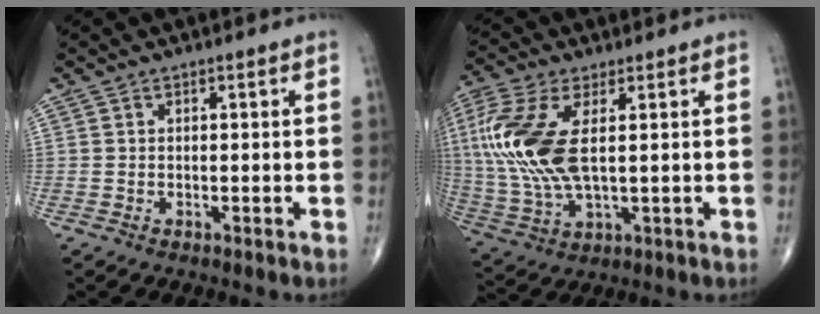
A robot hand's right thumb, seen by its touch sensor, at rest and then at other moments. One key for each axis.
{"total": 16.0, "fx": 2.6, "fy": 7.2, "fz": 14.0, "tx": -0.336, "ty": -0.003, "tz": 0.056}